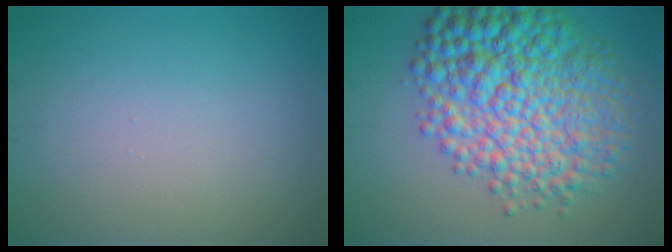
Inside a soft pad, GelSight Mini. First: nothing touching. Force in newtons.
{"total": 10.1, "press": 10.1, "slide": 0.1}